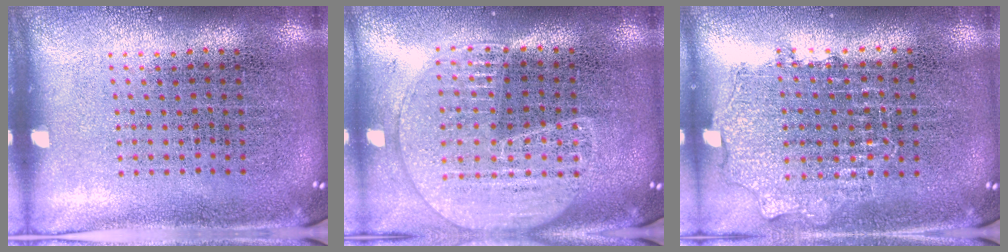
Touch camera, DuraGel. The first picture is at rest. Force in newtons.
{"total": 1.7, "press": 1.6, "slide": 0.6}
{"total": 0.9, "press": 0.9, "slide": 0.2}